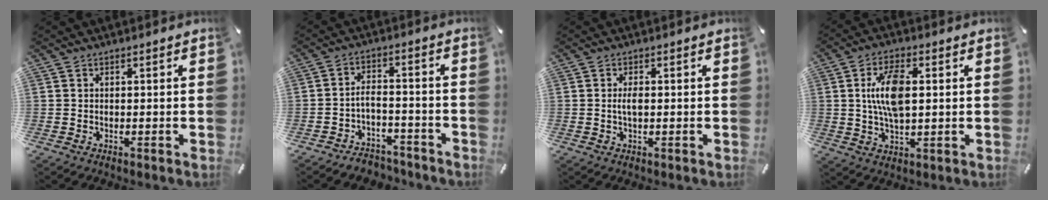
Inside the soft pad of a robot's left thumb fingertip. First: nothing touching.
{"total": 4.4, "force": [-3.2, 2.4, 1.9], "torque": [-0.038, 0.013, -0.063]}
{"total": 2.6, "force": [0.1, 1.0, 2.4], "torque": [-0.055, -0.002, -0.002]}
{"total": 10.3, "force": [1.5, 4.8, 9.0], "torque": [-0.192, 0.000, 0.018]}